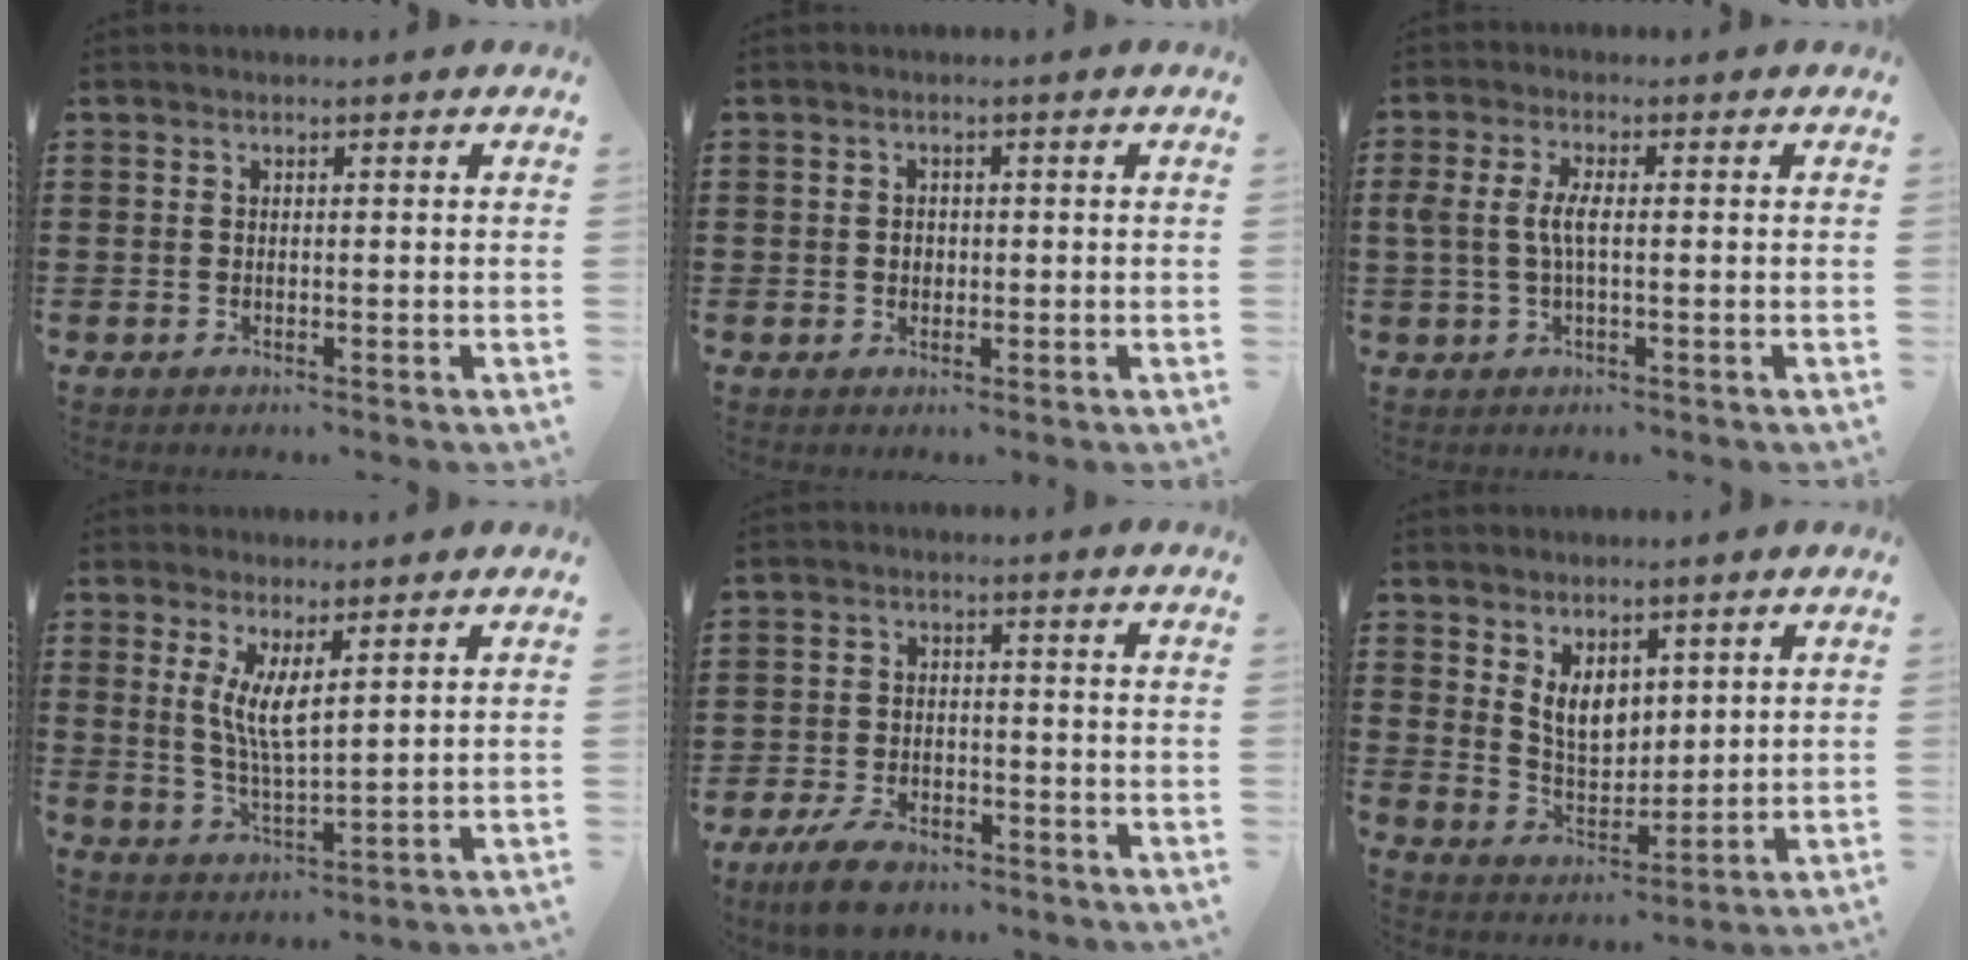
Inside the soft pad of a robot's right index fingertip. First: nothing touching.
{"total": 1.5, "force": [-0.1, 1.3, 0.8], "torque": [-0.017, 0.006, -0.003]}
{"total": 3.8, "force": [-0.2, 1.3, 3.6], "torque": [-0.089, -0.005, -0.011]}
{"total": 5.7, "force": [2.1, 1.4, 5.1], "torque": [-0.105, -0.002, 0.038]}
{"total": 5.5, "force": [-4.5, 2.0, 2.5], "torque": [-0.060, 0.007, -0.088]}
{"total": 6.0, "force": [2.8, 3.9, 3.6], "torque": [-0.067, -0.002, 0.050]}